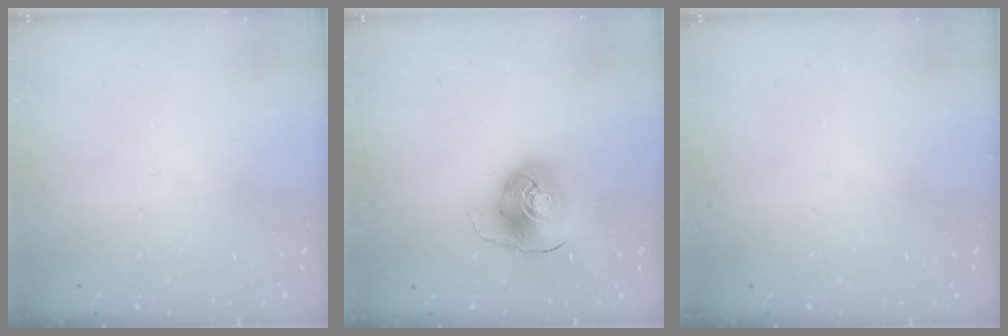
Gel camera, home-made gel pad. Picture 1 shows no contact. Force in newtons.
{"total": 9.7, "press": 9.6, "slide": 1.3}
{"total": 0.0}